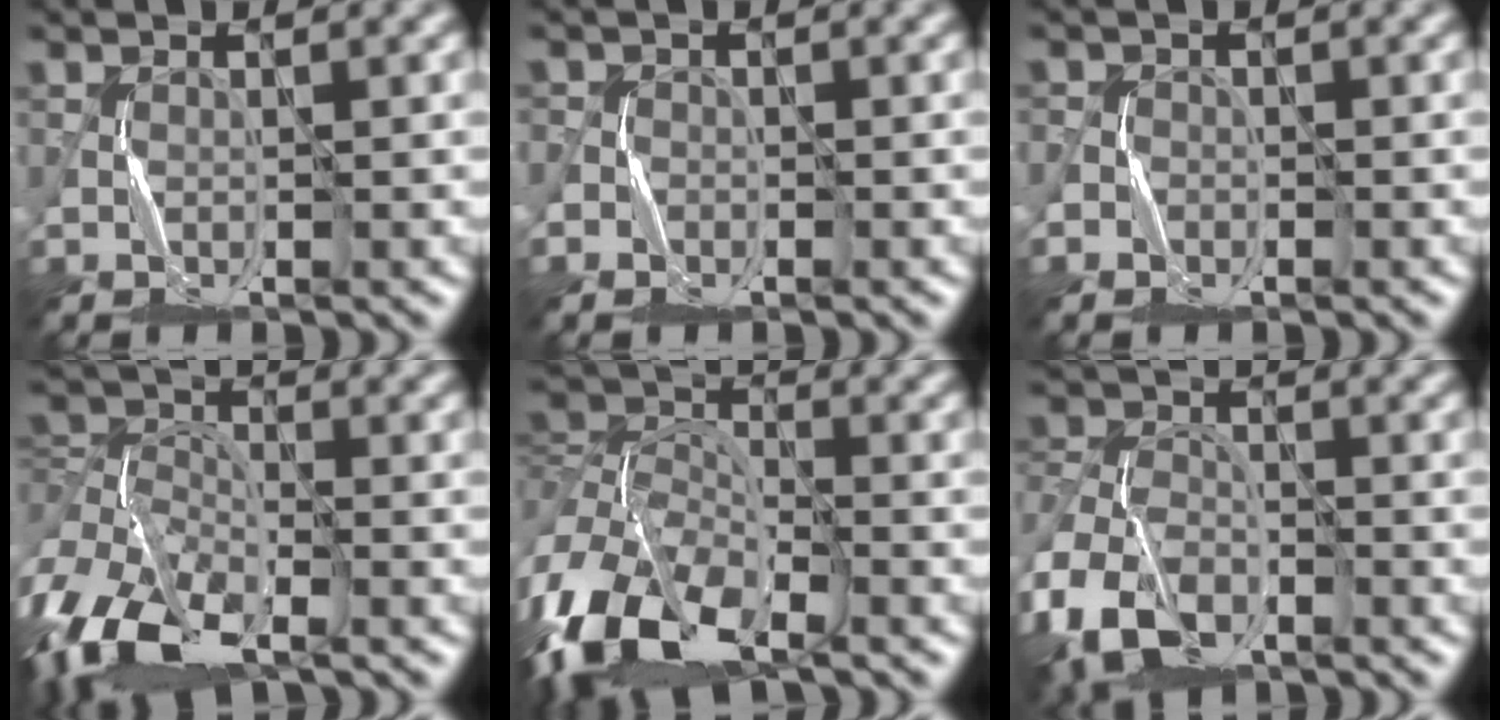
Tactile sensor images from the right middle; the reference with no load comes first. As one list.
[{"total": 1.0, "force": [-0.5, 0.8, -0.4], "torque": [0.020, 0.001, -0.010]}, {"total": 1.0, "force": [-0.5, 0.7, -0.4], "torque": [0.018, 0.001, -0.010]}, {"total": 9.9, "force": [-5.4, 5.2, 6.4], "torque": [-0.126, -0.005, -0.120]}, {"total": 11.4, "force": [-5.8, 6.4, 7.4], "torque": [-0.155, -0.009, -0.128]}, {"total": 8.8, "force": [-4.9, 5.3, 5.0], "torque": [-0.113, -0.016, -0.107]}]